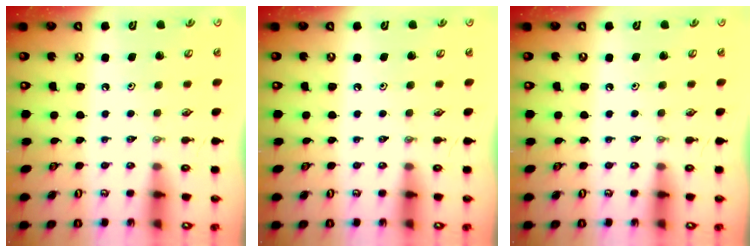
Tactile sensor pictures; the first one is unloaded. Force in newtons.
{"total": 0.0}
{"total": 0.0}